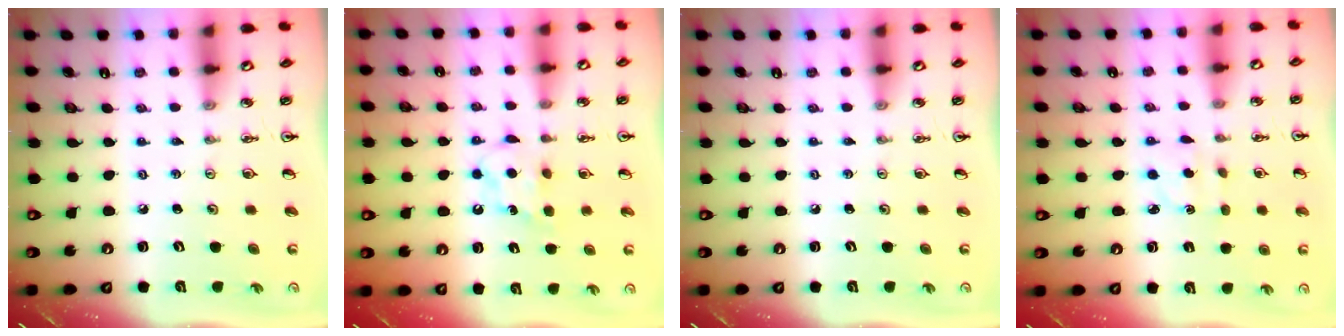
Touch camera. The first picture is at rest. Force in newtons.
{"total": 6.8, "press": 6.7, "slide": 0.9}
{"total": 0.0}
{"total": 2.3, "press": 2.1, "slide": 0.8}